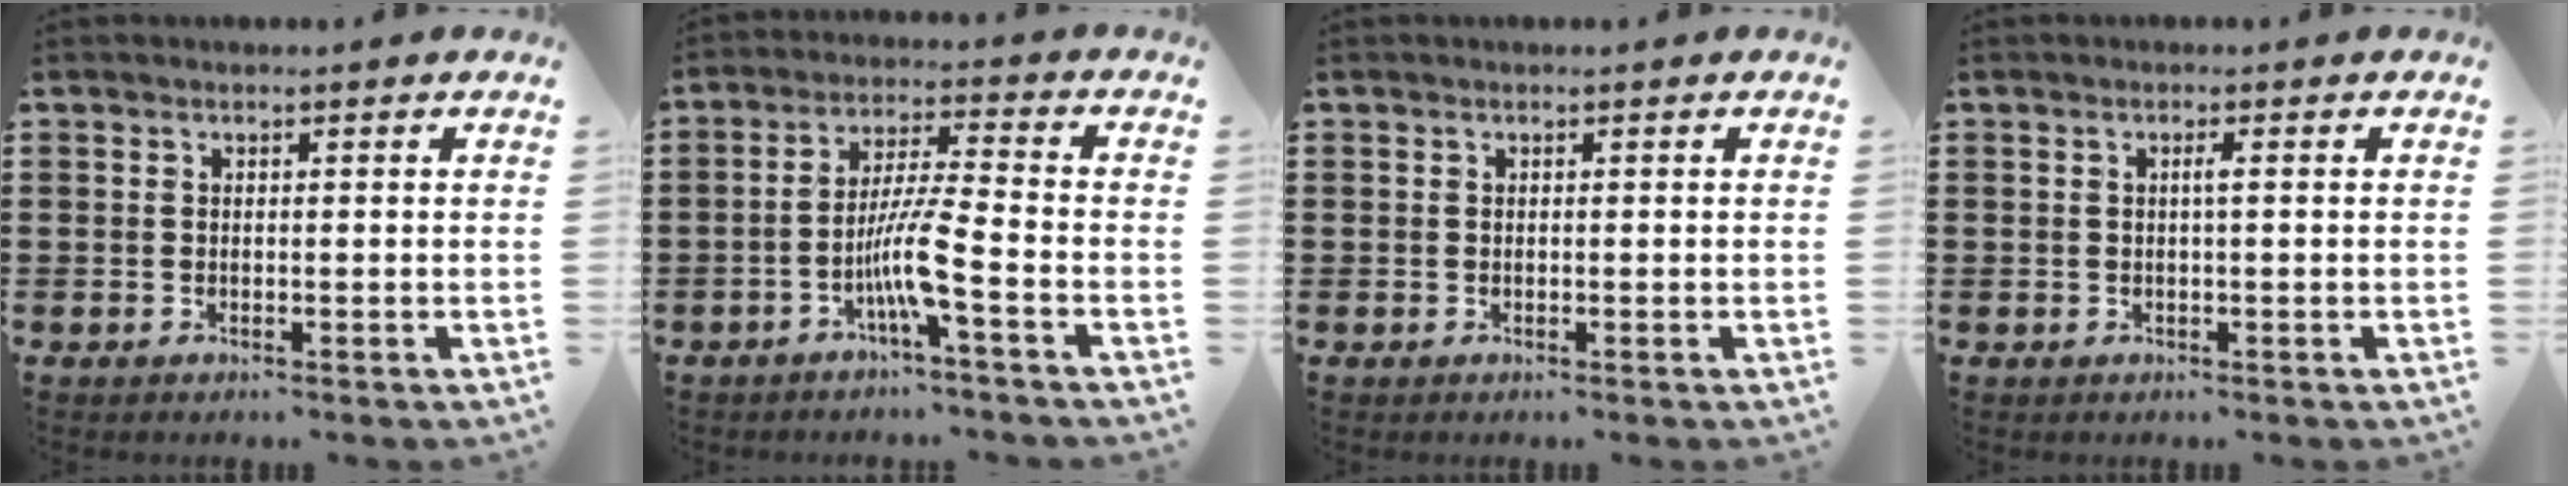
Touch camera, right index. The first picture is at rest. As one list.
[{"total": 7.6, "force": [-3.3, 0.2, 6.8], "torque": [-0.143, -0.009, -0.069]}, {"total": 0.0}, {"total": 1.1, "force": [0.0, -0.1, 1.0], "torque": [-0.020, -0.003, -0.001]}]